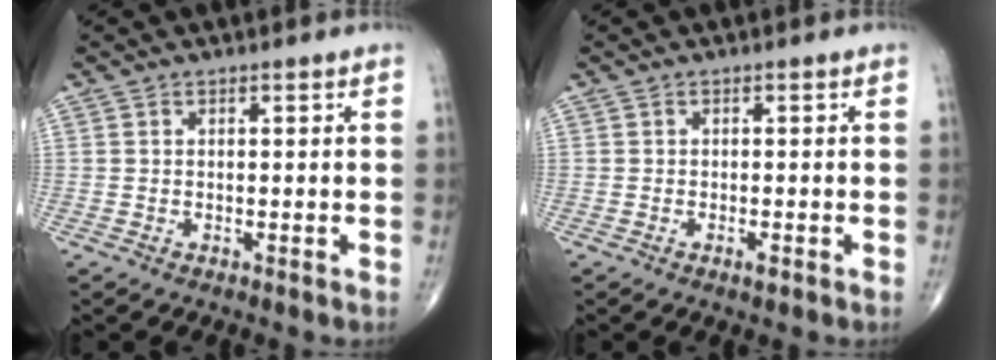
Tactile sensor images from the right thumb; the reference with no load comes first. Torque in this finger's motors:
{"motor_torque": [1.03, 0.85, 0.29, -0.15, 0.00]}